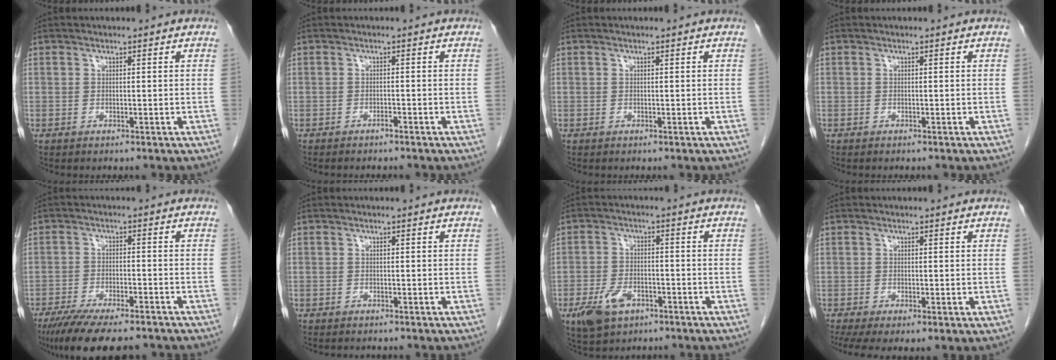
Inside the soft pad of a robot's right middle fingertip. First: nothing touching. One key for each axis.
{"total": 1.4, "fx": -1.3, "fy": 0.0, "fz": 0.5, "tx": -0.012, "ty": 0.000, "tz": -0.017}
{"total": 0.0}
{"total": 0.0}
{"total": 12.6, "fx": -10.1, "fy": 2.9, "fz": 7.1, "tx": -0.113, "ty": -0.019, "tz": -0.156}
{"total": 0.5, "fx": -0.4, "fy": 0.3, "fz": 0.1, "tx": -0.006, "ty": 0.002, "tz": -0.008}
{"total": 6.6, "fx": -3.5, "fy": 3.7, "fz": 4.2, "tx": -0.087, "ty": -0.003, "tz": -0.057}
{"total": 7.8, "fx": -3.8, "fy": 3.2, "fz": 5.9, "tx": -0.116, "ty": -0.020, "tz": -0.062}